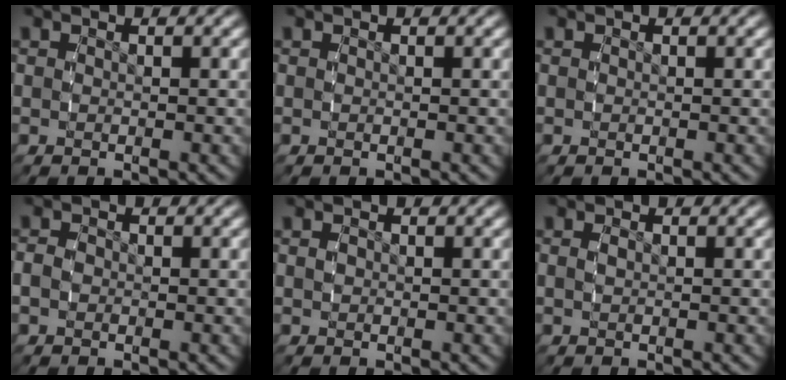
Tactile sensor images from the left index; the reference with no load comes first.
{"total": 0.0}
{"total": 0.0}
{"total": 1.6, "force": [-0.3, 1.3, 0.8], "torque": [-0.022, -0.001, -0.008]}
{"total": 0.0}
{"total": 0.5, "force": [-0.1, 0.1, 0.5], "torque": [-0.012, -0.002, 0.000]}